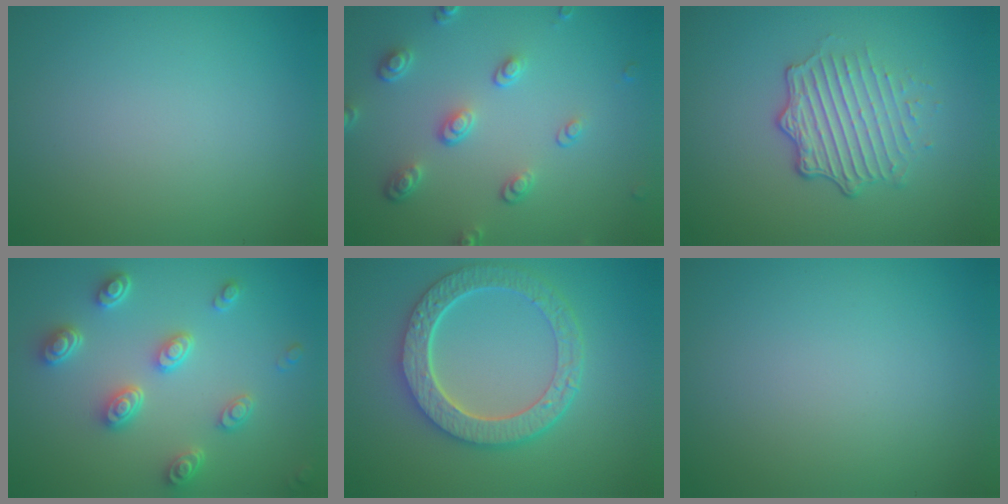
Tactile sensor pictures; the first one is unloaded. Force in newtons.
{"total": 3.9, "press": 3.0, "slide": 2.5}
{"total": 4.7, "press": 3.2, "slide": 3.4}
{"total": 4.4, "press": 3.7, "slide": 2.3}
{"total": 6.6, "press": 5.2, "slide": 4.1}
{"total": 0.0}